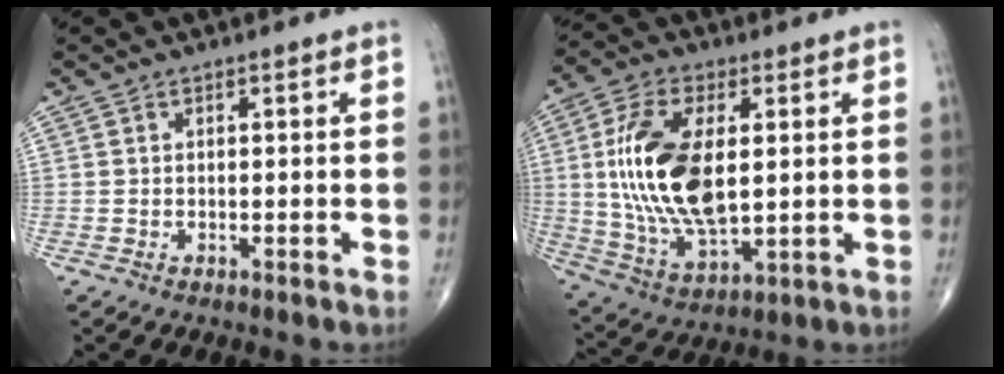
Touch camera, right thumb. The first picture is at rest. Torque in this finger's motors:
{"motor_torque": [2.18, 2.83, 1.91, 0.35, 0.61]}